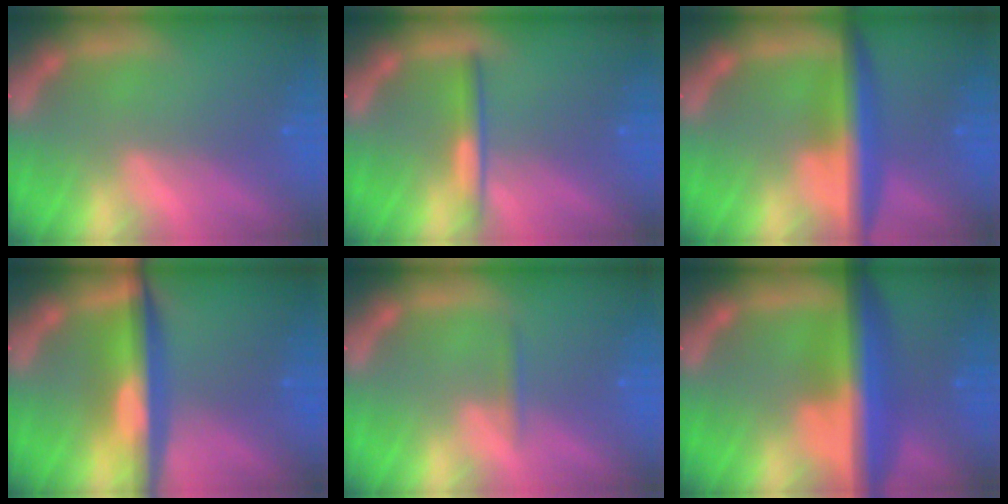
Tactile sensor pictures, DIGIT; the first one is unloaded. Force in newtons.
{"total": 2.4}
{"total": 6.0}
{"total": 7.1}
{"total": 0.9}
{"total": 9.0}